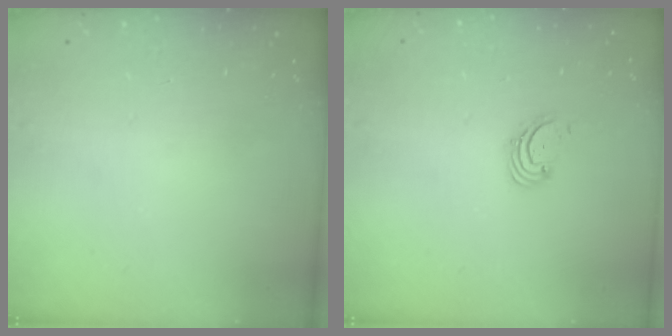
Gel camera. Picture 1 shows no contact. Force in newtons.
{"total": 1.6, "press": 1.6, "slide": 0.2}